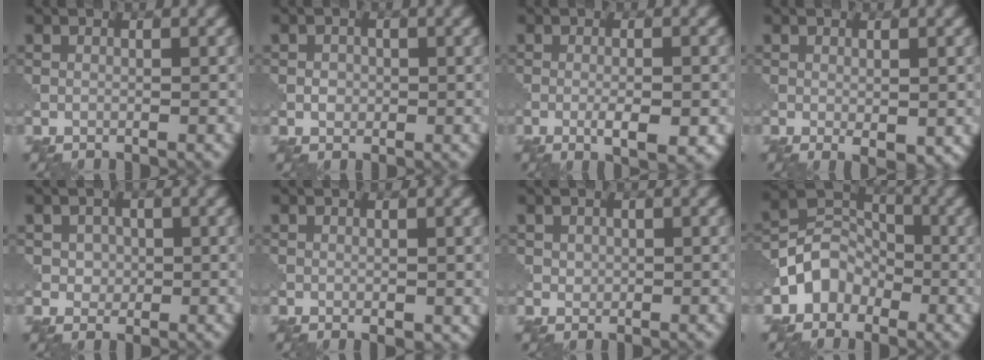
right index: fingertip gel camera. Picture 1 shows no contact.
{"total": 1.1, "force": [-0.2, 1.0, 0.4], "torque": [-0.005, -0.001, -0.006]}
{"total": 3.5, "force": [-1.2, 0.9, 3.2], "torque": [-0.057, -0.004, -0.020]}
{"total": 2.0, "force": [-0.4, 0.8, 1.7], "torque": [-0.025, -0.009, -0.001]}
{"total": 1.8, "force": [0.3, 1.5, 0.8], "torque": [-0.015, 0.000, 0.009]}
{"total": 0.9, "force": [-0.1, 0.5, 0.8], "torque": [-0.009, -0.003, -0.001]}
{"total": 0.8, "force": [0.3, 0.7, 0.2], "torque": [-0.004, -0.001, 0.006]}
{"total": 3.9, "force": [-1.9, 3.2, 1.2], "torque": [-0.005, 0.014, -0.045]}